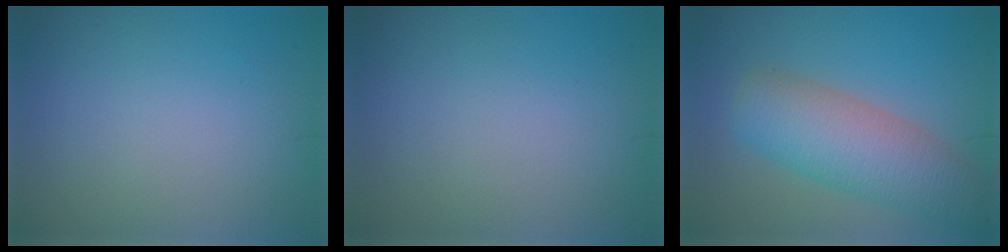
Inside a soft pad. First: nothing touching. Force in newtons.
{"total": 0.0}
{"total": 7.2, "press": 7.2, "slide": 0.3}